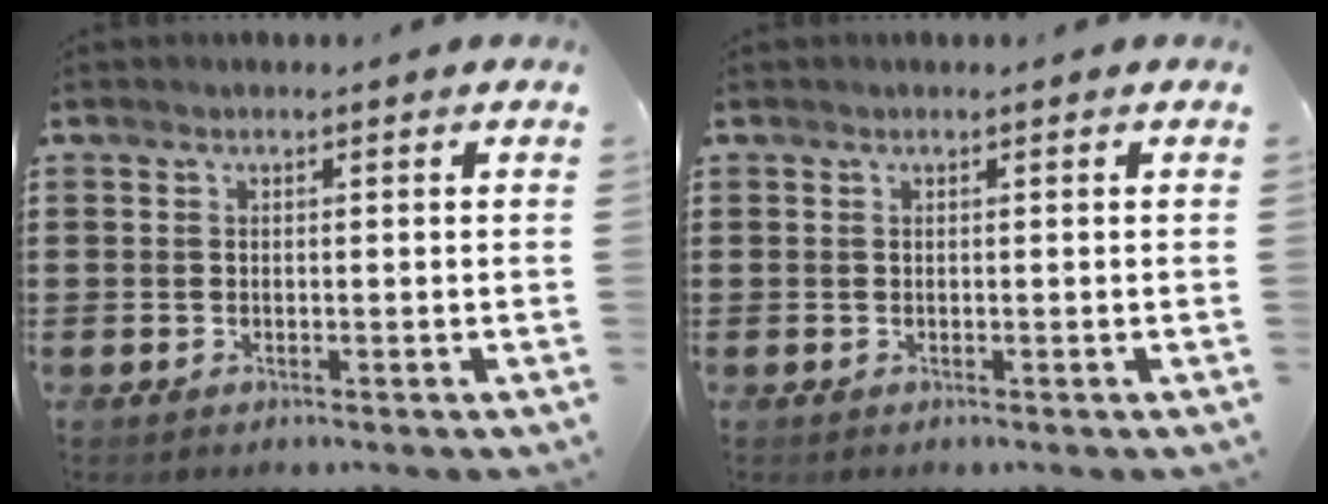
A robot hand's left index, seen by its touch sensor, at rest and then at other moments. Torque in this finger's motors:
{"motor_torque": [0.18, 1.02, 0.00, 0.00]}